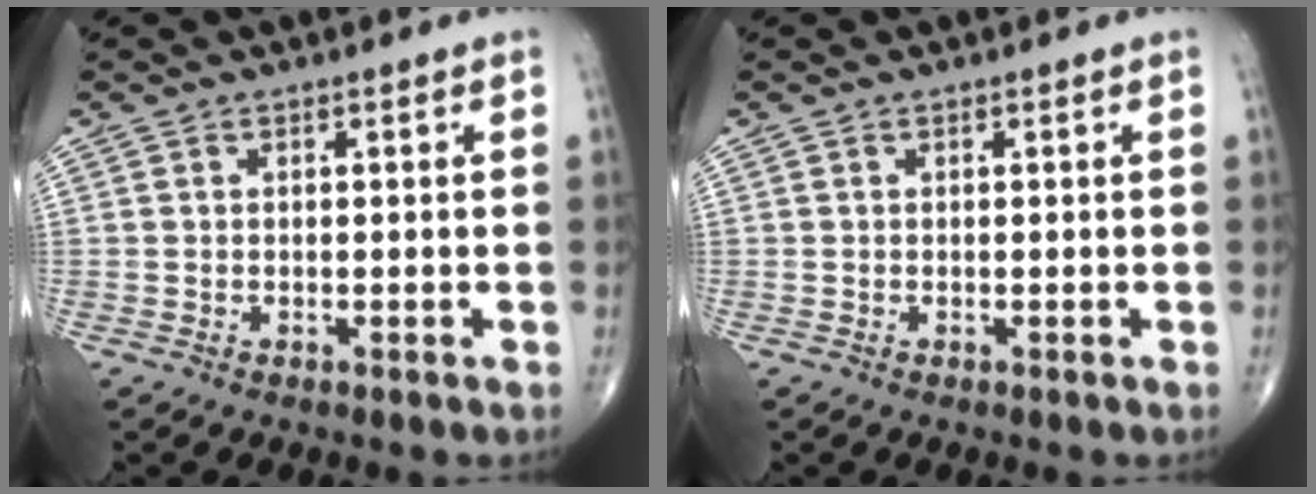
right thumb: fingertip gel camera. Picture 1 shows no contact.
{"total": 0.0}